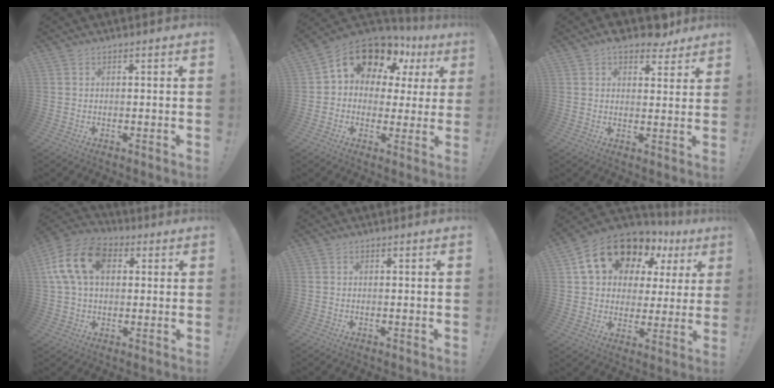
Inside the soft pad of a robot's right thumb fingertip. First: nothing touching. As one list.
[{"total": 13.9, "force": [8.9, 8.2, 6.8], "torque": [-0.106, -0.063, 0.160]}, {"total": 7.9, "force": [6.4, 3.8, 2.7], "torque": [-0.028, -0.038, 0.115]}, {"total": 16.5, "force": [4.4, 11.1, 11.3], "torque": [-0.212, 0.007, 0.084]}, {"total": 0.0}, {"total": 17.7, "force": [11.1, 10.9, 8.3], "torque": [-0.138, -0.065, 0.214]}]